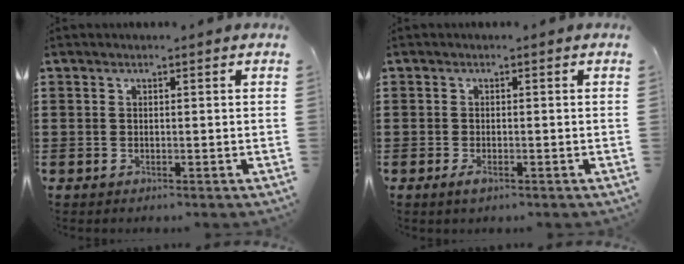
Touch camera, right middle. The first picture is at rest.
{"total": 0.9, "force": [0.0, 0.3, 0.8], "torque": [-0.015, -0.005, 0.003]}